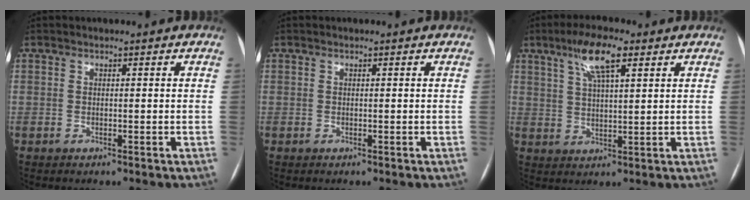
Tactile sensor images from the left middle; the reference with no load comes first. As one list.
[{"total": 0.0}, {"total": 7.7, "force": [4.3, 1.5, 6.2], "torque": [-0.121, 0.014, 0.077]}]